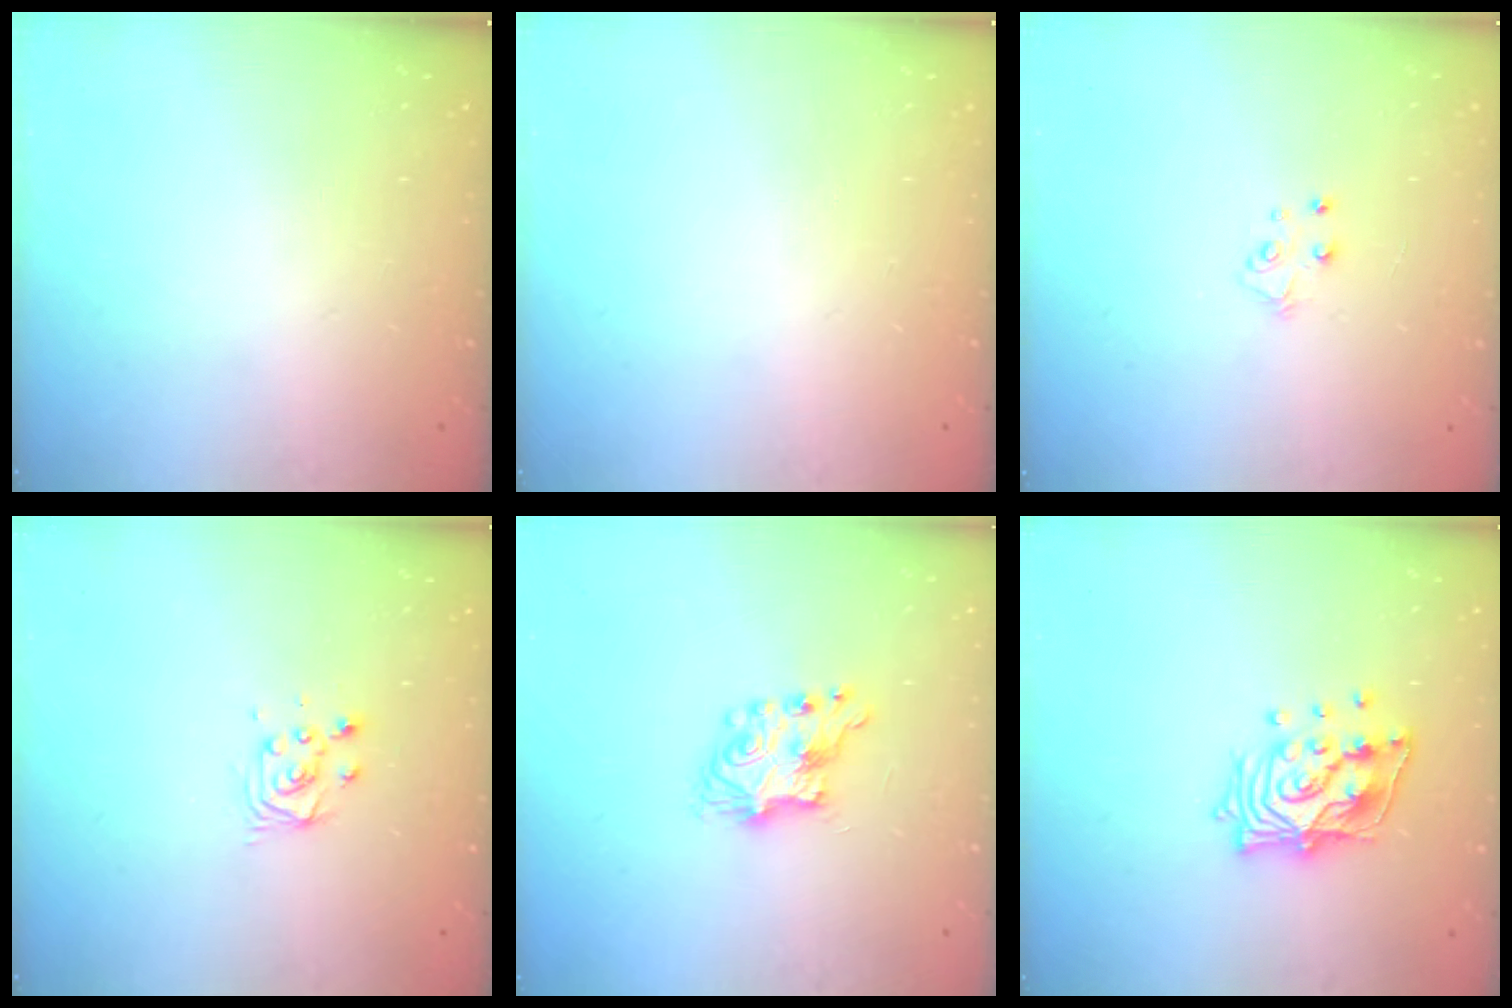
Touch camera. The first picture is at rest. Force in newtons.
{"total": 0.0}
{"total": 4.0, "press": 4.0, "slide": 0.2}
{"total": 4.7, "press": 4.7, "slide": 0.5}
{"total": 7.5, "press": 7.5, "slide": 0.4}
{"total": 14.9, "press": 14.8, "slide": 2.0}